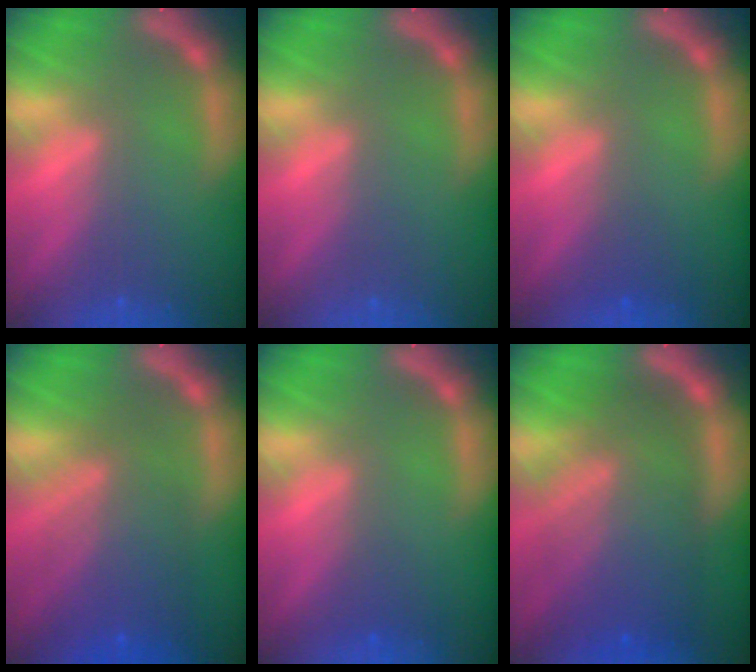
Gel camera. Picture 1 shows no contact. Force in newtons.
{"total": 0.0}
{"total": 1.0}
{"total": 7.0}
{"total": 1.0}
{"total": 10.0}